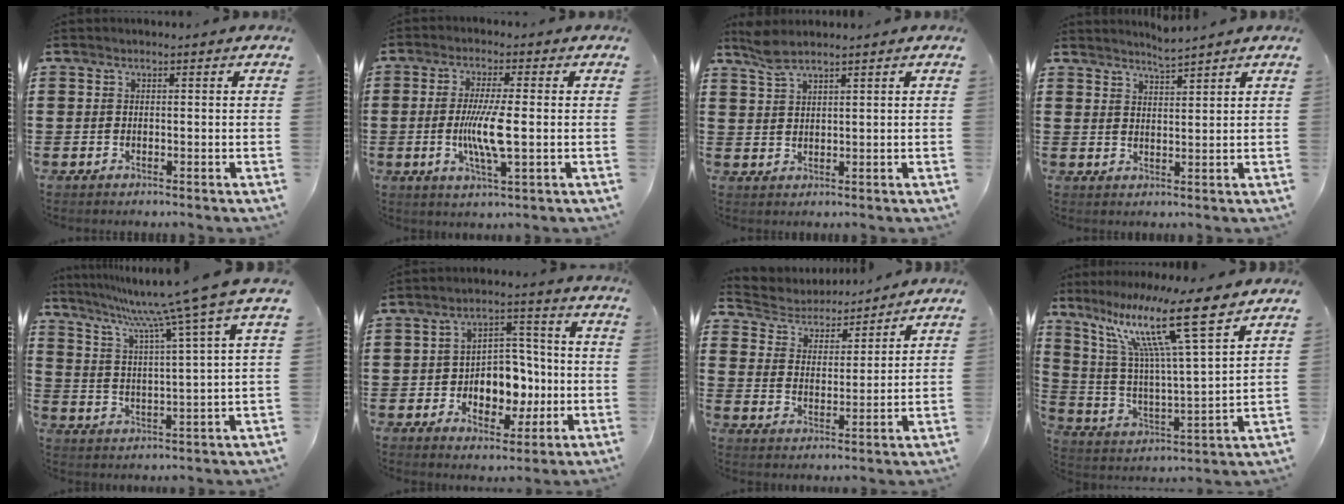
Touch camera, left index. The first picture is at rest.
{"total": 7.4, "force": [-0.6, 1.2, 7.3], "torque": [-0.148, -0.009, -0.019]}
{"total": 3.1, "force": [2.4, 0.6, 1.8], "torque": [-0.042, 0.002, 0.046]}
{"total": 2.9, "force": [2.8, -0.3, 0.4], "torque": [-0.014, -0.005, 0.053]}
{"total": 9.5, "force": [7.7, -1.7, 5.3], "torque": [-0.134, -0.053, 0.119]}
{"total": 7.2, "force": [-1.1, 5.9, 3.9], "torque": [-0.068, 0.008, -0.019]}
{"total": 4.3, "force": [4.1, 1.0, -0.2], "torque": [-0.024, -0.027, 0.068]}
{"total": 14.6, "force": [10.0, 0.8, 10.6], "torque": [-0.228, -0.055, 0.158]}